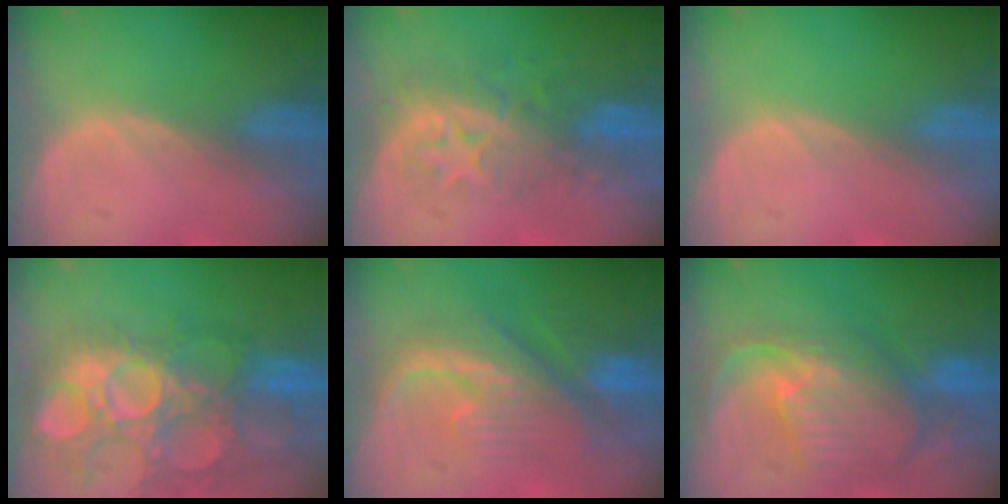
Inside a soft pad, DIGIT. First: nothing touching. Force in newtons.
{"total": 8.2, "press": 7.5, "slide": 3.3}
{"total": 0.0}
{"total": 13.5, "press": 12.4, "slide": 5.4}
{"total": 9.0, "press": 8.7, "slide": 2.0}
{"total": 11.1, "press": 9.7, "slide": 5.3}